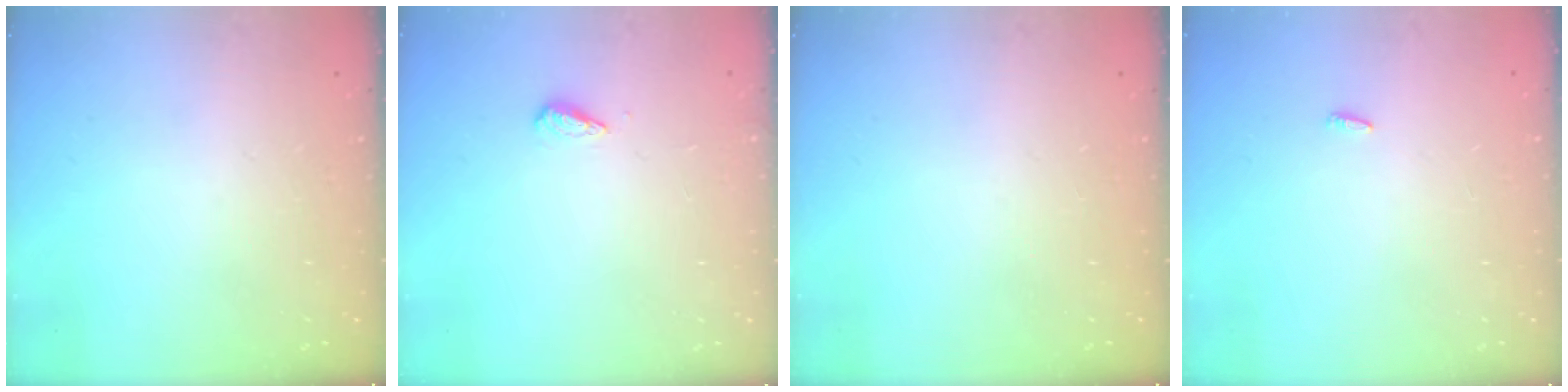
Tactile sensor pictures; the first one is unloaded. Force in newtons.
{"total": 2.7, "press": 2.6, "slide": 0.4}
{"total": 0.0}
{"total": 2.1, "press": 1.9, "slide": 0.7}